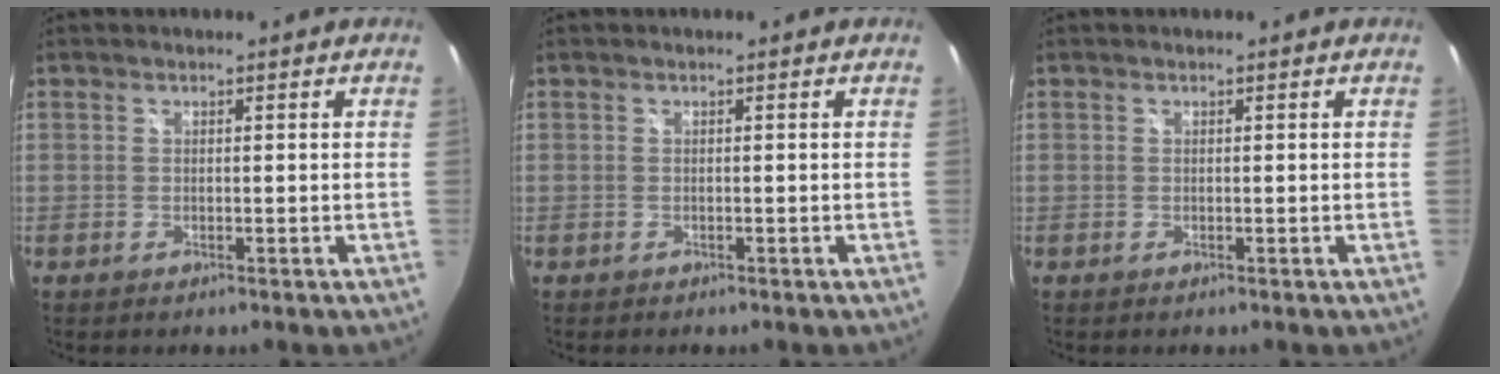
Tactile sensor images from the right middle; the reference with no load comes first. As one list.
[{"total": 0.0}, {"total": 0.0}]